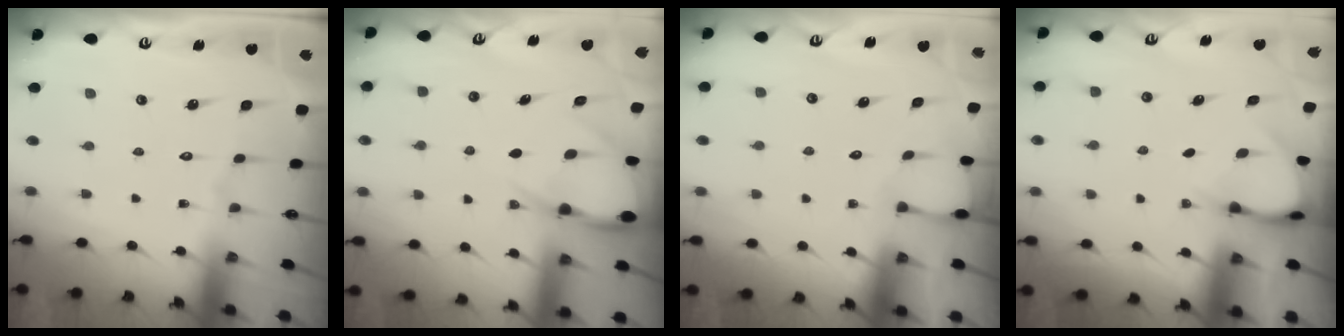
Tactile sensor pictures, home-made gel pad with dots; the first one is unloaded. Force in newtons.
{"total": 7.2, "press": 7.2, "slide": 1.0}
{"total": 1.0, "press": 0.9, "slide": 0.1}
{"total": 4.0, "press": 3.9, "slide": 0.3}